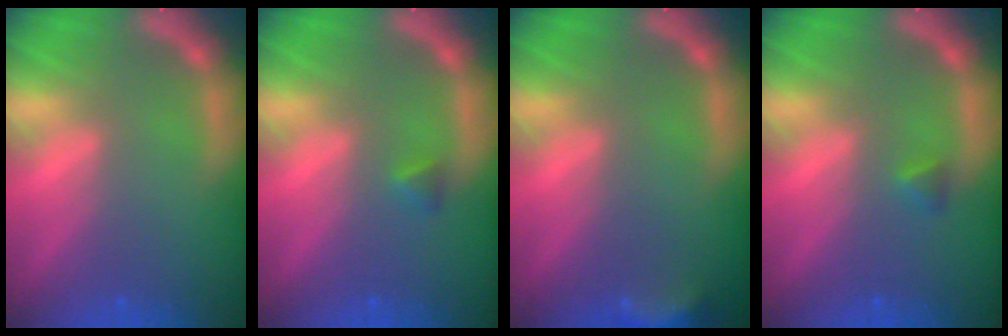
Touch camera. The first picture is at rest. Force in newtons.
{"total": 0.9}
{"total": 3.9}
{"total": 0.9}